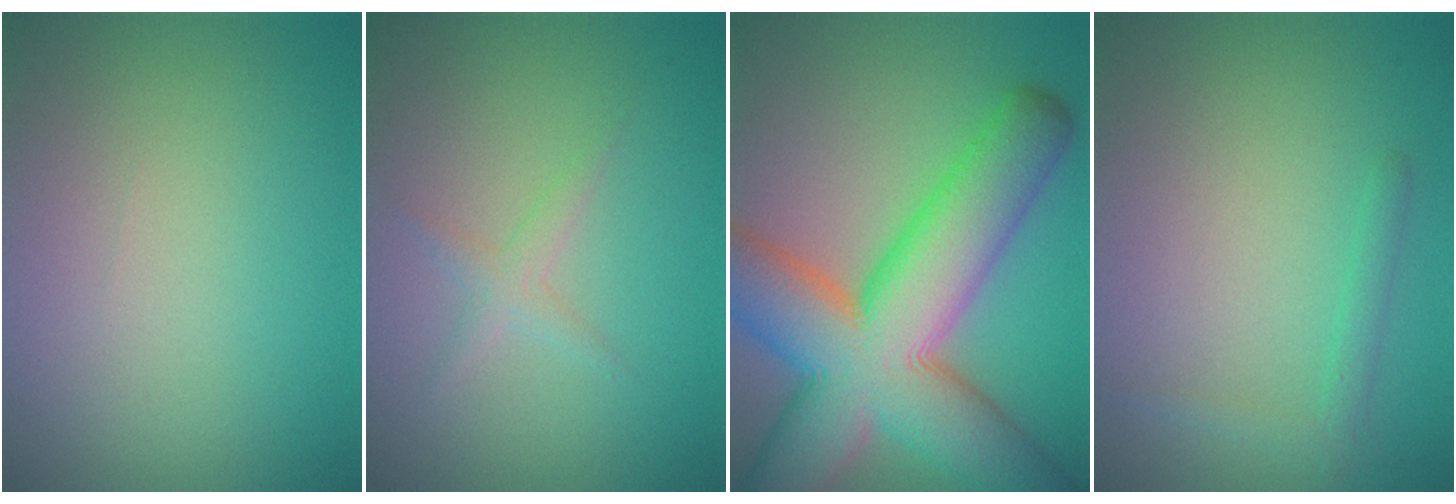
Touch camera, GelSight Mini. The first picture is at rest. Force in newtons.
{"total": 1.3, "press": 1.3, "slide": 0.1}
{"total": 14.8, "press": 14.8, "slide": 0.6}
{"total": 1.5, "press": 1.5, "slide": 0.1}